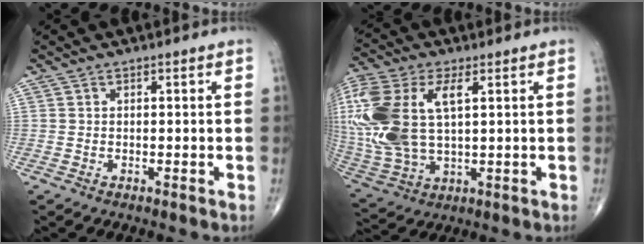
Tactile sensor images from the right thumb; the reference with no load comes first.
{"total": 21.4, "force": [4.6, 11.1, 17.7], "torque": [-0.433, 0.003, 0.090]}